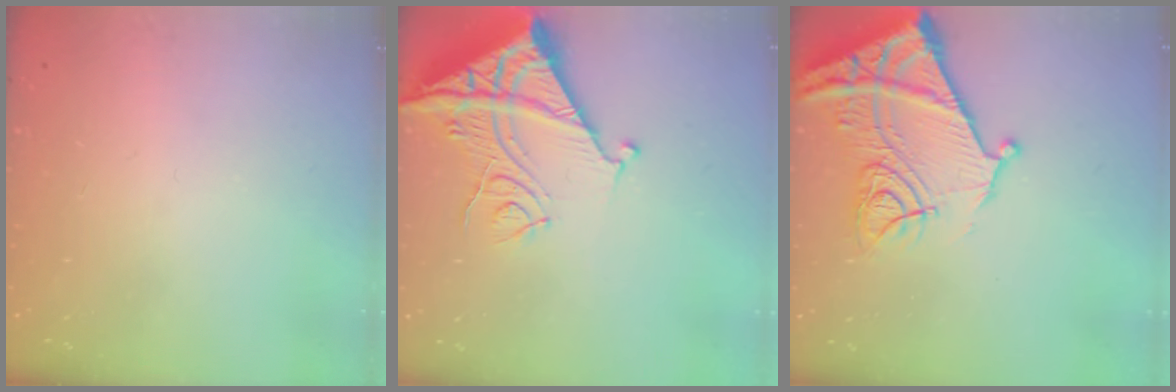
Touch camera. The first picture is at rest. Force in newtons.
{"total": 16.7, "press": 16.6, "slide": 1.8}
{"total": 18.1, "press": 18.0, "slide": 1.9}